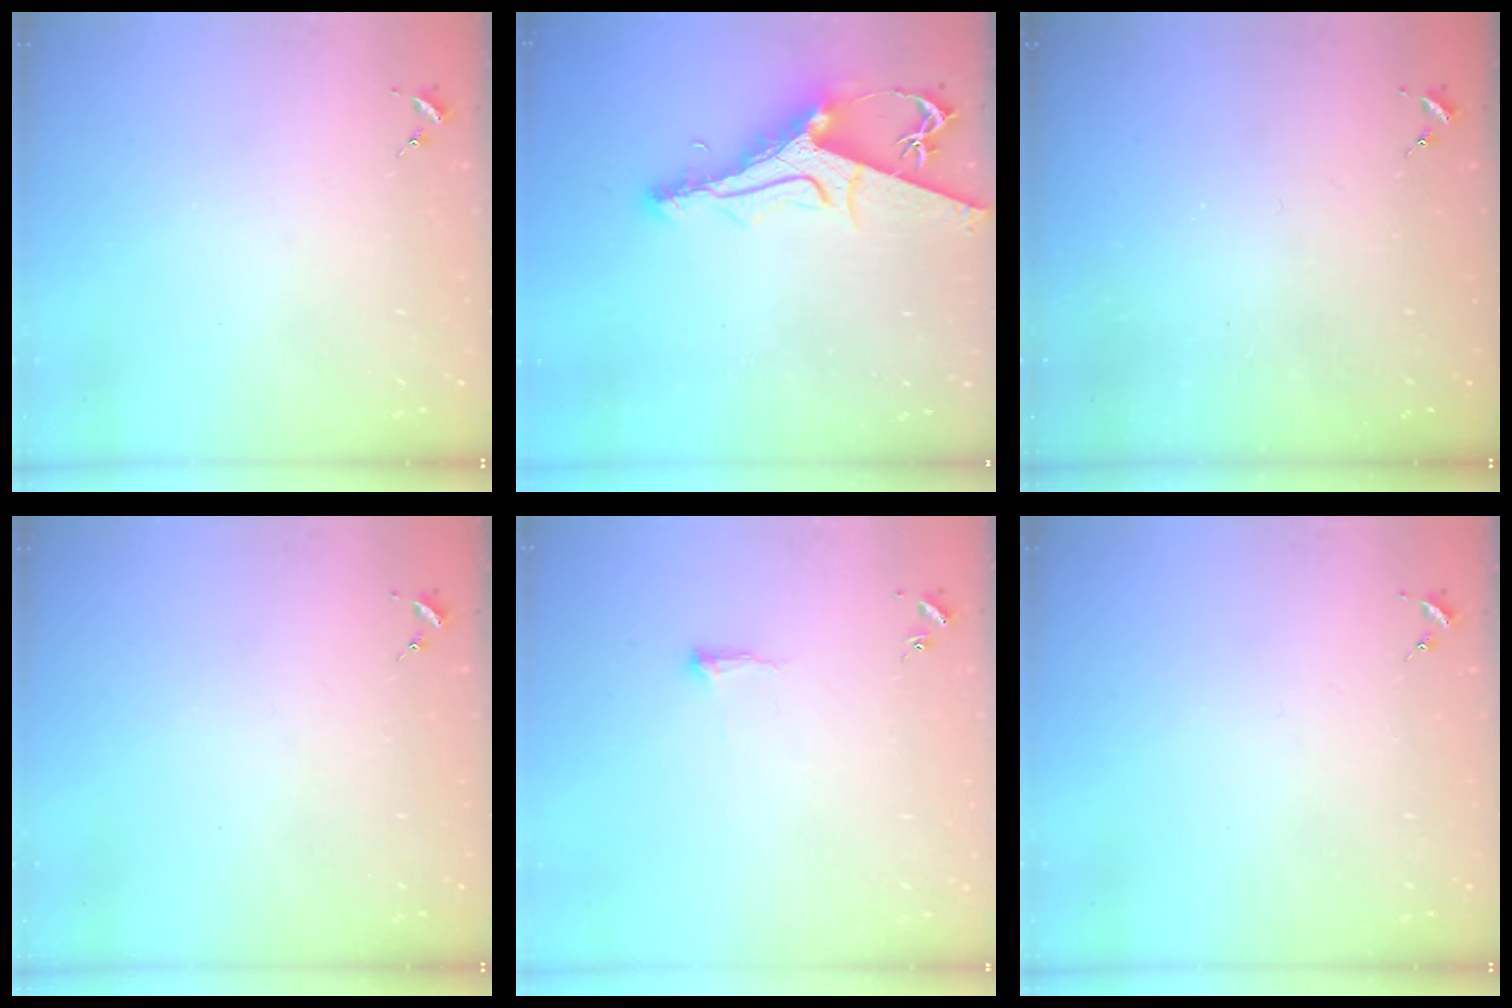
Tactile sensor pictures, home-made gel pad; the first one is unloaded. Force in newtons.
{"total": 11.6, "press": 11.6, "slide": 1.2}
{"total": 0.0}
{"total": 0.0}
{"total": 4.6, "press": 4.5, "slide": 0.7}
{"total": 0.0}